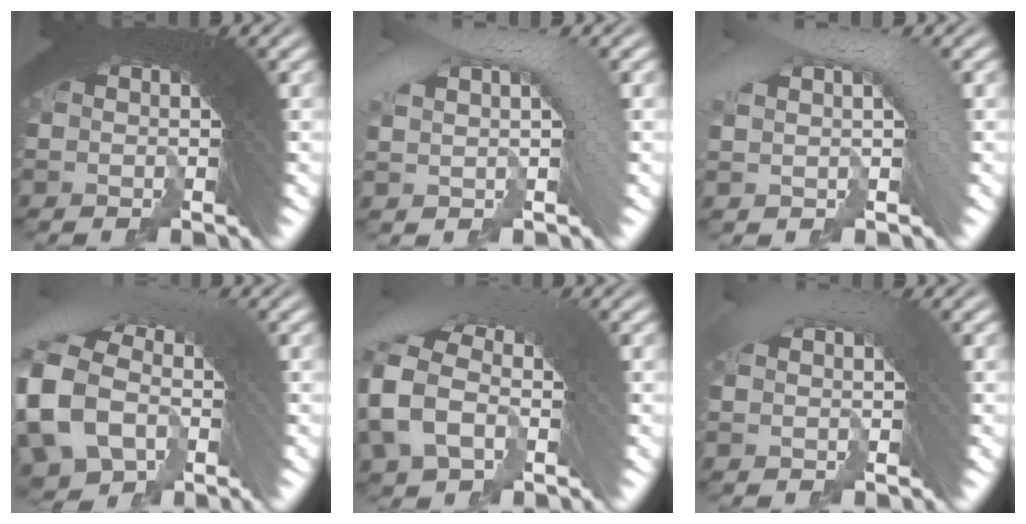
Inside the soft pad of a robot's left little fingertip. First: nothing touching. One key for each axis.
{"total": 4.0, "fx": 1.2, "fy": 1.3, "fz": 3.6, "tx": -0.055, "ty": 0.029, "tz": 0.020}
{"total": 3.6, "fx": 1.2, "fy": 1.1, "fz": 3.2, "tx": -0.051, "ty": 0.029, "tz": 0.018}
{"total": 6.5, "fx": -1.0, "fy": 4.9, "fz": 4.1, "tx": -0.093, "ty": 0.012, "tz": -0.023}
{"total": 4.8, "fx": 0.2, "fy": 3.4, "fz": 3.4, "tx": -0.061, "ty": 0.035, "tz": -0.010}
{"total": 1.2, "fx": 0.5, "fy": -0.3, "fz": 1.0, "tx": -0.003, "ty": 0.030, "tz": 0.003}